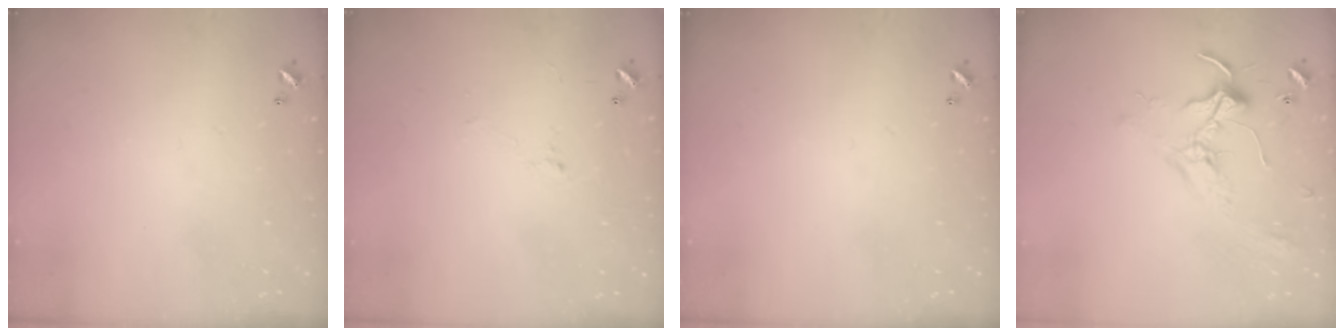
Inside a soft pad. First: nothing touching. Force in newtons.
{"total": 0.6, "press": 0.3, "slide": 0.5}
{"total": 0.0}
{"total": 2.3, "press": 2.3, "slide": 0.5}